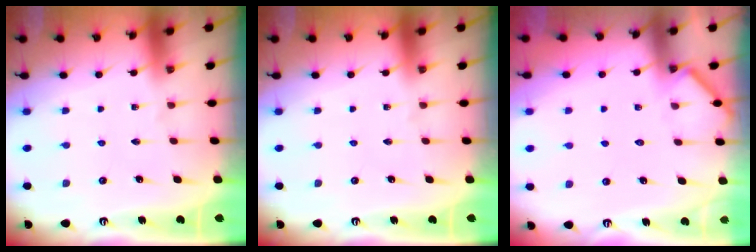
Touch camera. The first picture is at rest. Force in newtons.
{"total": 0.0}
{"total": 2.8, "press": 2.8, "slide": 0.4}